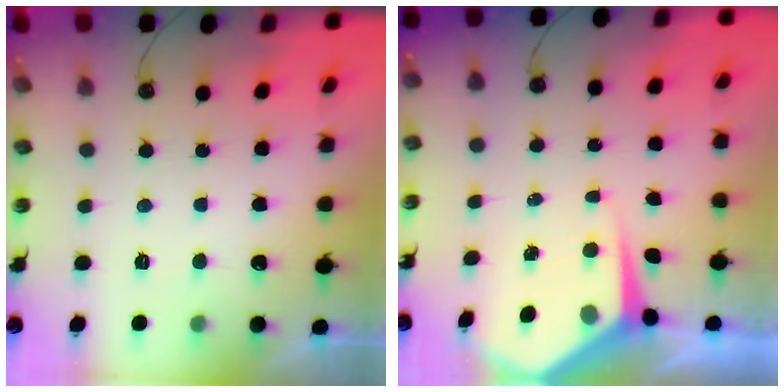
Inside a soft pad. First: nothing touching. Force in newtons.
{"total": 5.8, "press": 5.8, "slide": 0.5}